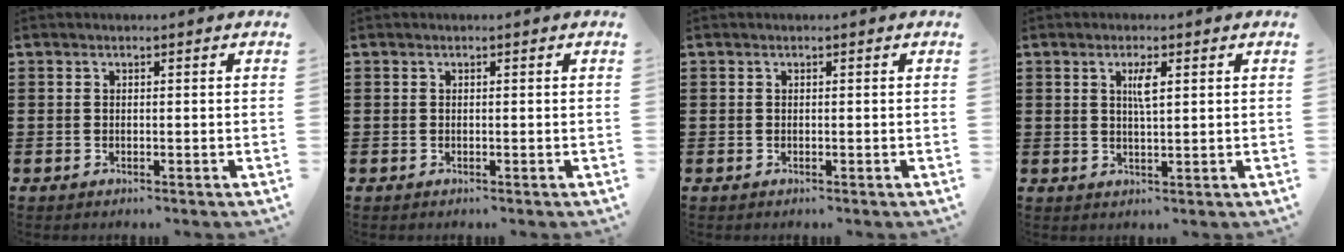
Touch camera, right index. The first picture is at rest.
{"total": 0.0}
{"total": 0.0}
{"total": 2.7, "force": [1.0, 0.5, 2.5], "torque": [-0.043, 0.001, 0.012]}